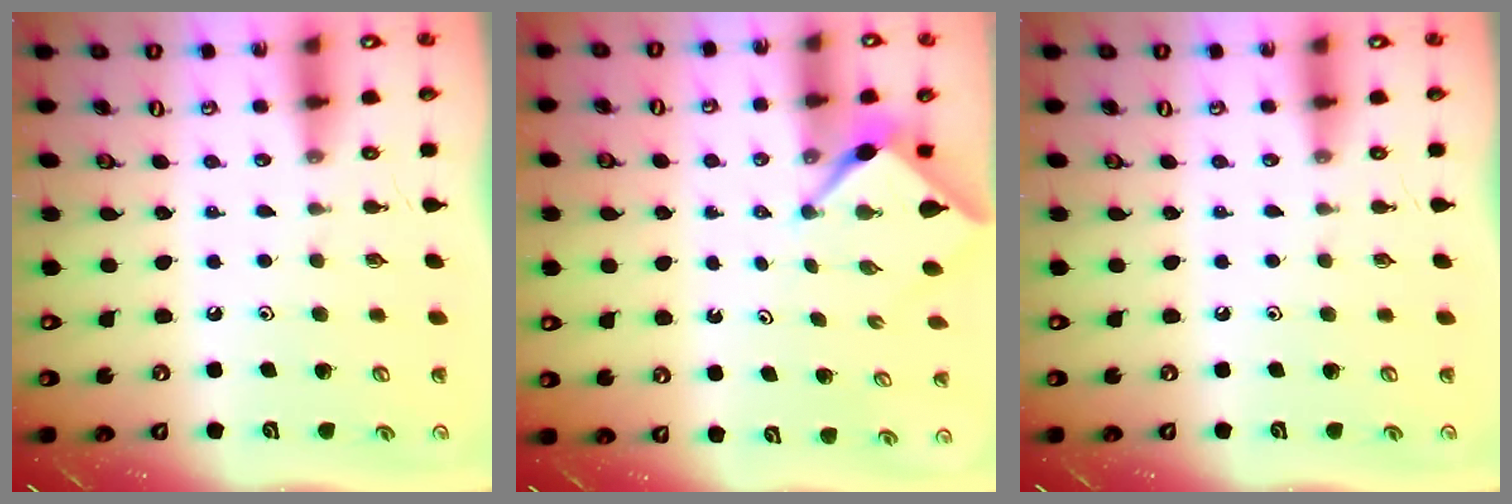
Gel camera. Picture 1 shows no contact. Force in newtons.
{"total": 2.3, "press": 2.3, "slide": 0.3}
{"total": 0.0}